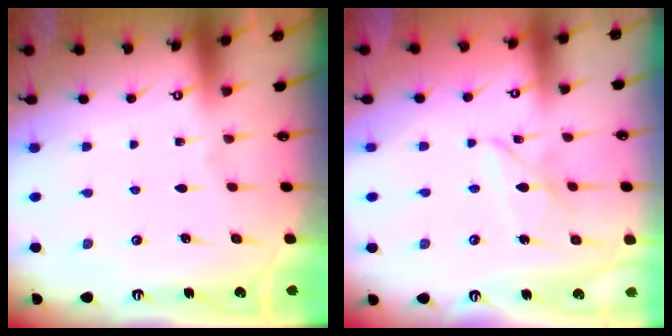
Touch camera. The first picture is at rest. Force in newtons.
{"total": 6.4, "press": 6.4, "slide": 0.5}